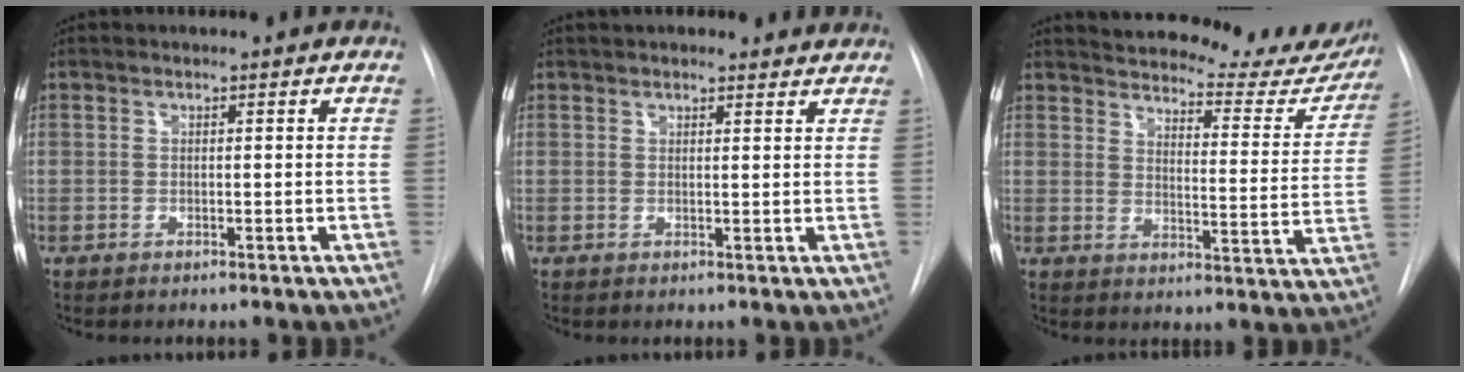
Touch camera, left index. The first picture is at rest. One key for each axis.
{"total": 6.9, "fx": 6.4, "fy": 1.8, "fz": 1.9, "tx": -0.016, "ty": 0.022, "tz": 0.067}
{"total": 23.4, "fx": 21.8, "fy": 5.2, "fz": 6.9, "tx": -0.095, "ty": -0.074, "tz": 0.252}